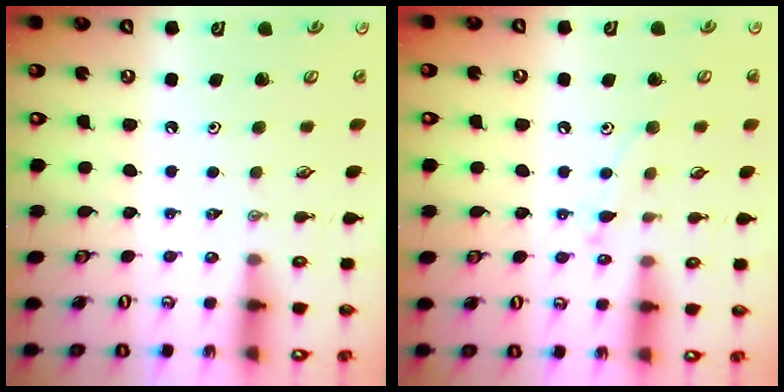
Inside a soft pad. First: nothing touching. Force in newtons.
{"total": 7.5, "press": 7.4, "slide": 0.6}